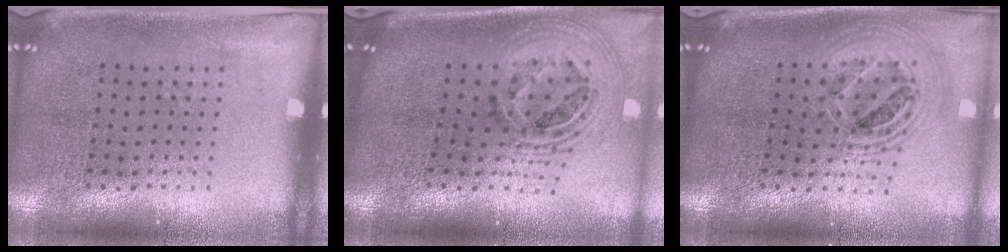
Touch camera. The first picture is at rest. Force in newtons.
{"total": 2.0, "press": 1.5, "slide": 1.3}
{"total": 2.2, "press": 1.7, "slide": 1.4}